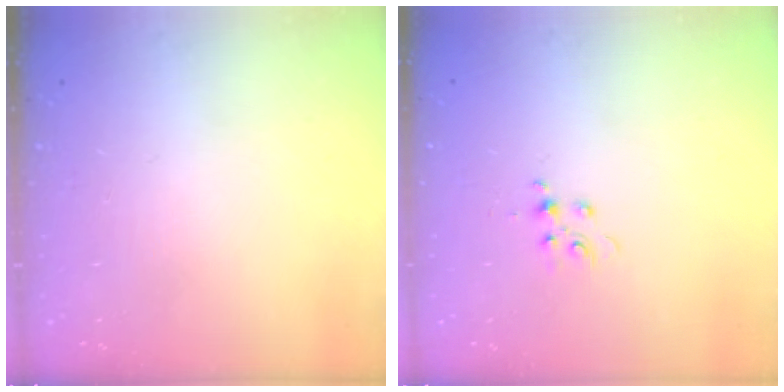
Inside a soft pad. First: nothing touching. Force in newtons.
{"total": 4.5, "press": 4.2, "slide": 1.4}